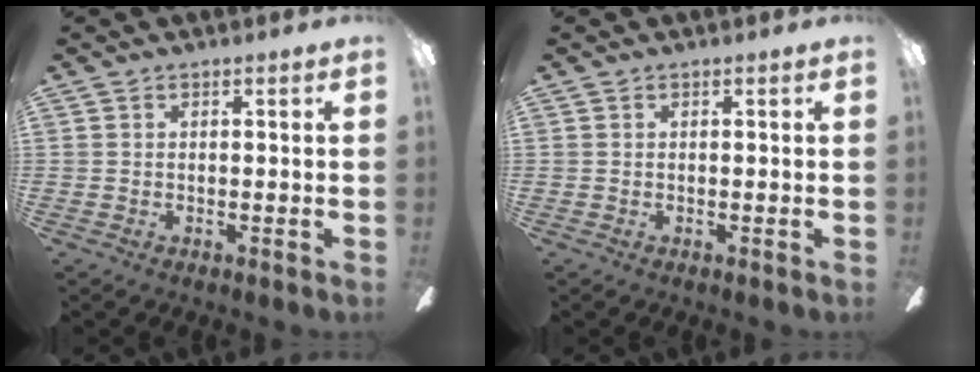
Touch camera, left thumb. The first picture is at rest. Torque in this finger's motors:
{"motor_torque": [0.00, 0.00, 0.00, 0.00, 0.00]}